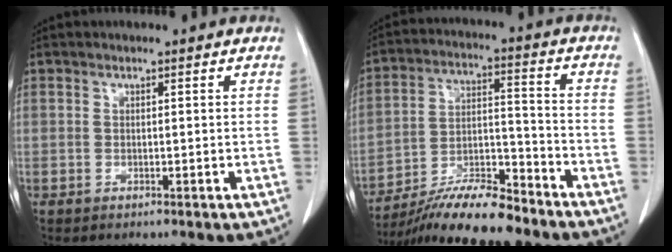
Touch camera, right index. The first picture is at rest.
{"total": 12.6, "force": [-11.2, 1.1, 5.7], "torque": [-0.097, 0.002, -0.200]}